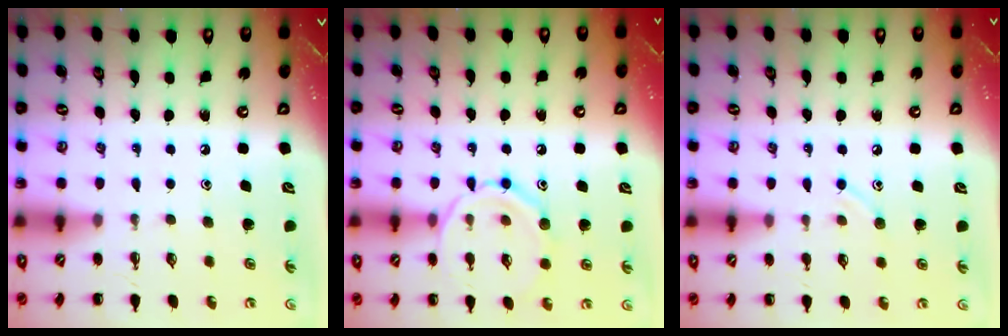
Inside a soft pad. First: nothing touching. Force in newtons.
{"total": 11.3, "press": 11.3, "slide": 0.6}
{"total": 8.1, "press": 7.7, "slide": 2.6}